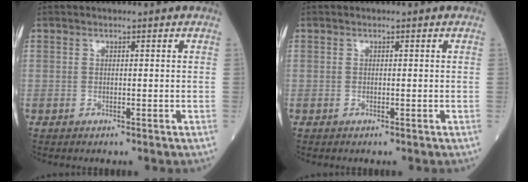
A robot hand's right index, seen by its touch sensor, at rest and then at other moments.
{"total": 0.0}